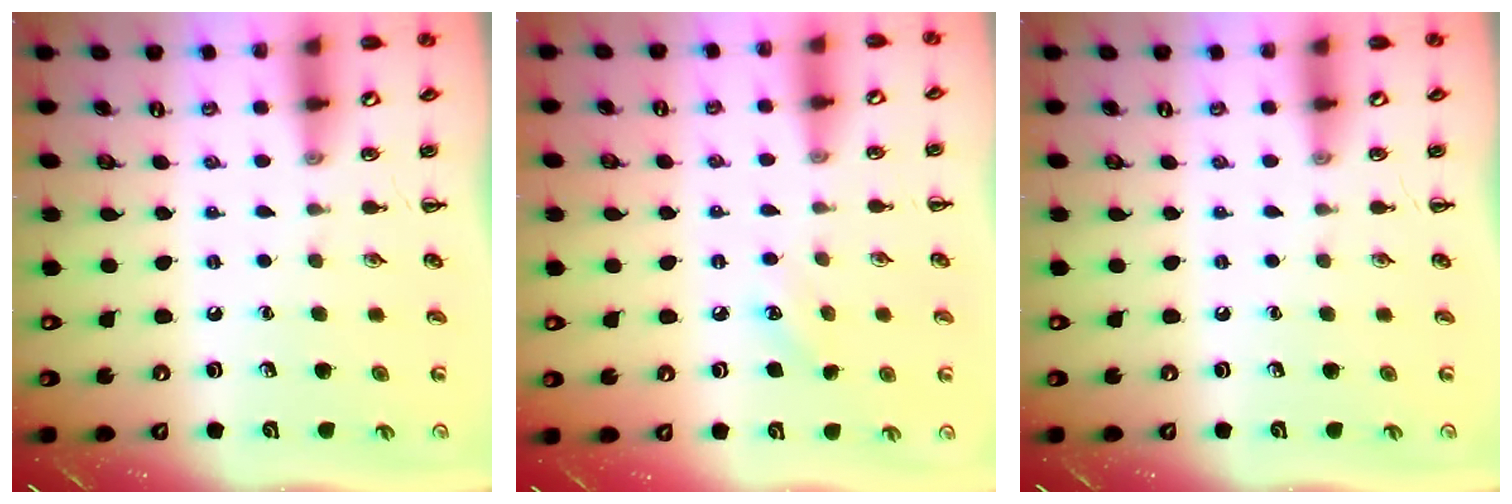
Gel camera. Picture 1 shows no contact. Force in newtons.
{"total": 6.6, "press": 6.4, "slide": 1.9}
{"total": 0.0}